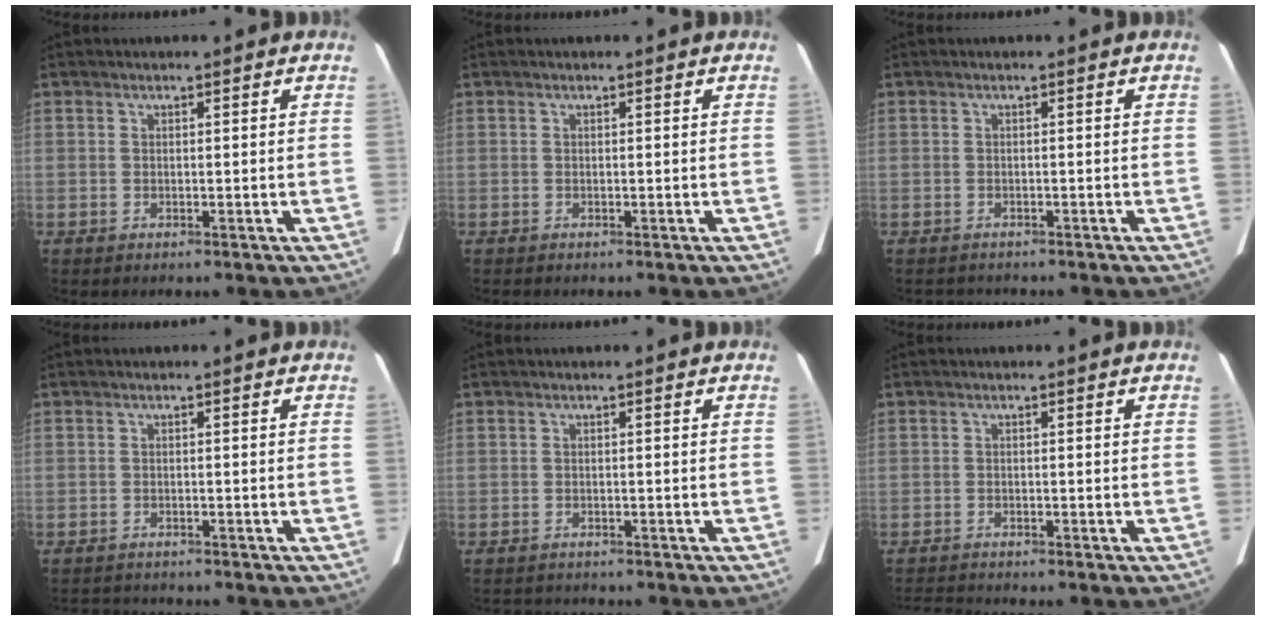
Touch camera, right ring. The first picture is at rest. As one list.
[{"total": 0.0}, {"total": 2.2, "force": [-2.1, 0.8, 0.4], "torque": [-0.009, -0.006, -0.024]}, {"total": 3.4, "force": [-3.3, 0.7, 0.6], "torque": [-0.011, -0.008, -0.046]}, {"total": 2.8, "force": [-2.7, 0.8, 0.6], "torque": [-0.010, -0.007, -0.034]}, {"total": 2.3, "force": [-2.2, -0.5, 0.0], "torque": [-0.007, -0.016, -0.039]}]